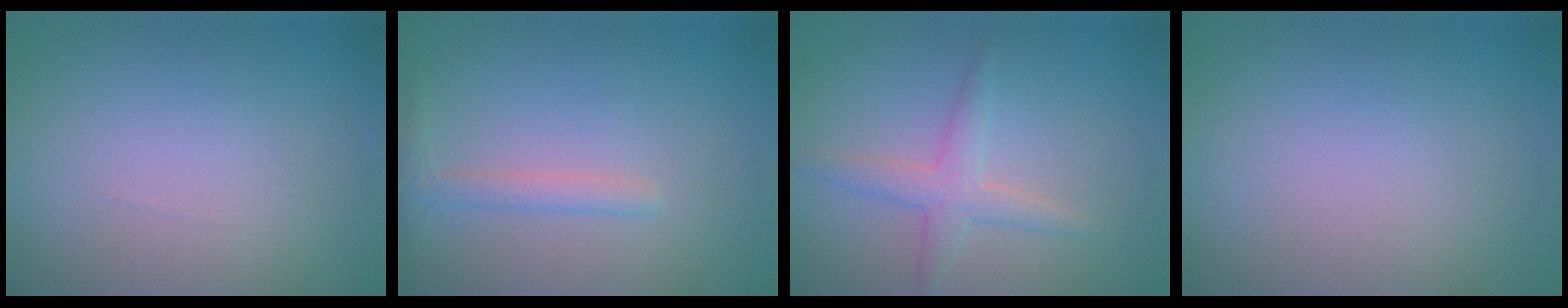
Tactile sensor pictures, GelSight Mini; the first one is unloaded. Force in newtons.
{"total": 1.4, "press": 1.4, "slide": 0.1}
{"total": 2.4, "press": 2.4, "slide": 0.0}
{"total": 0.0}